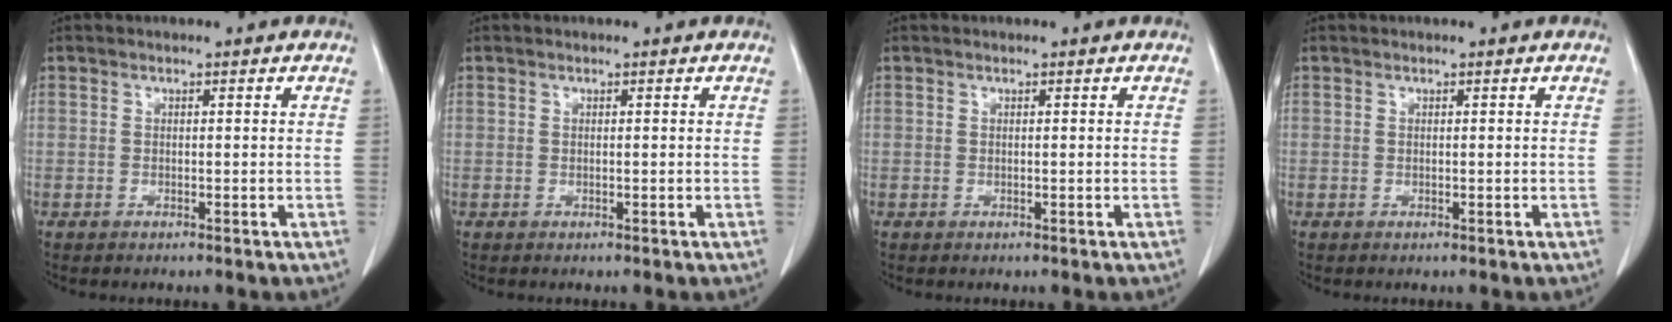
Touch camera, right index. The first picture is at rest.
{"total": 0.0}
{"total": 0.0}
{"total": 0.0}